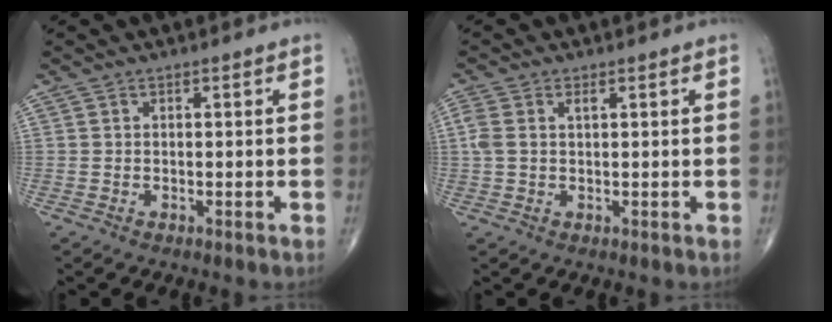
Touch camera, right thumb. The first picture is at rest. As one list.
[{"total": 3.6, "force": [1.0, 1.9, 2.9], "torque": [-0.089, 0.016, 0.025]}]